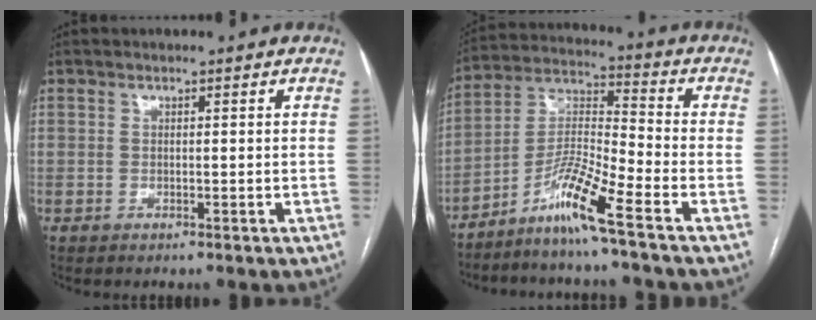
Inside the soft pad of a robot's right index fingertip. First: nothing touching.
{"total": 9.6, "force": [-6.5, -1.0, 7.0], "torque": [-0.142, -0.008, -0.126]}